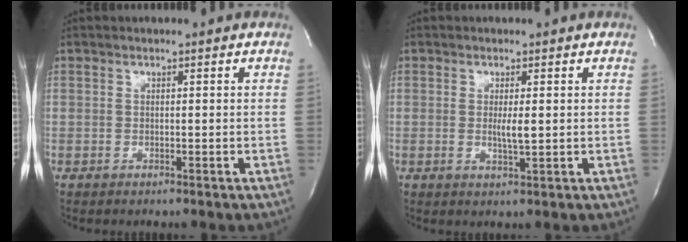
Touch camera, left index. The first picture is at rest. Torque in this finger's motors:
{"motor_torque": [0.16, 0.09, 0.02, 0.03]}